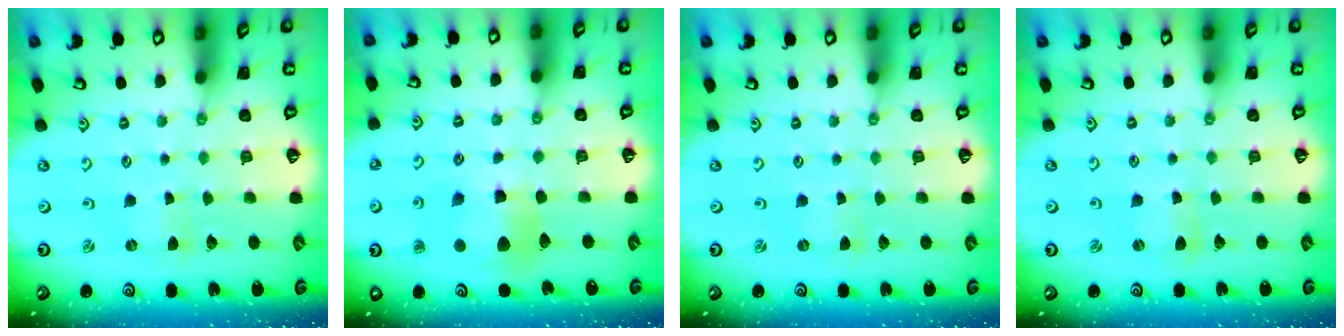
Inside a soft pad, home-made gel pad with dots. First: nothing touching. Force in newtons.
{"total": 9.2, "press": 9.1, "slide": 1.5}
{"total": 0.0}
{"total": 1.7, "press": 1.7, "slide": 0.3}